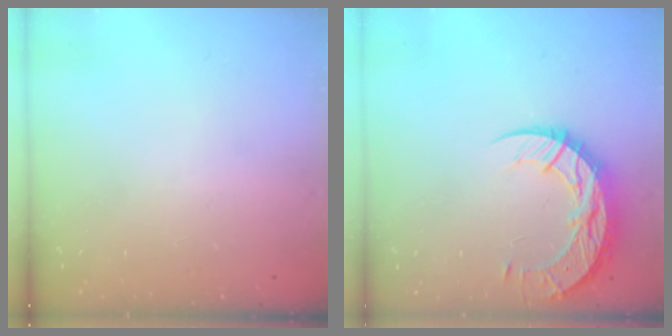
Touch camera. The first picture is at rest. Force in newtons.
{"total": 13.5, "press": 13.5, "slide": 1.0}